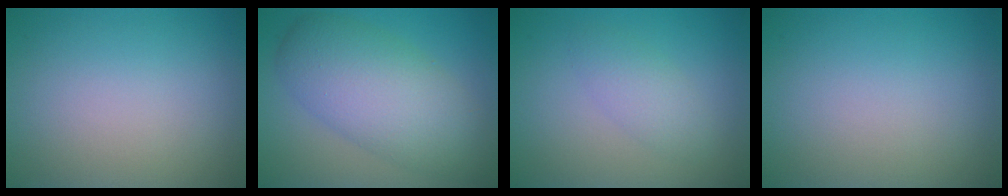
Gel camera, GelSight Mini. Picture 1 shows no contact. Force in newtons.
{"total": 7.9, "press": 7.9, "slide": 0.1}
{"total": 2.2, "press": 2.2, "slide": 0.1}
{"total": 0.0}